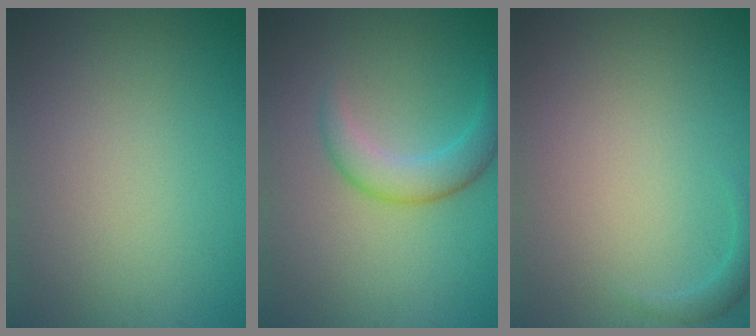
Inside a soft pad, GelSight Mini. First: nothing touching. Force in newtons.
{"total": 3.3, "press": 3.3, "slide": 0.2}
{"total": 1.0, "press": 1.0, "slide": 0.1}